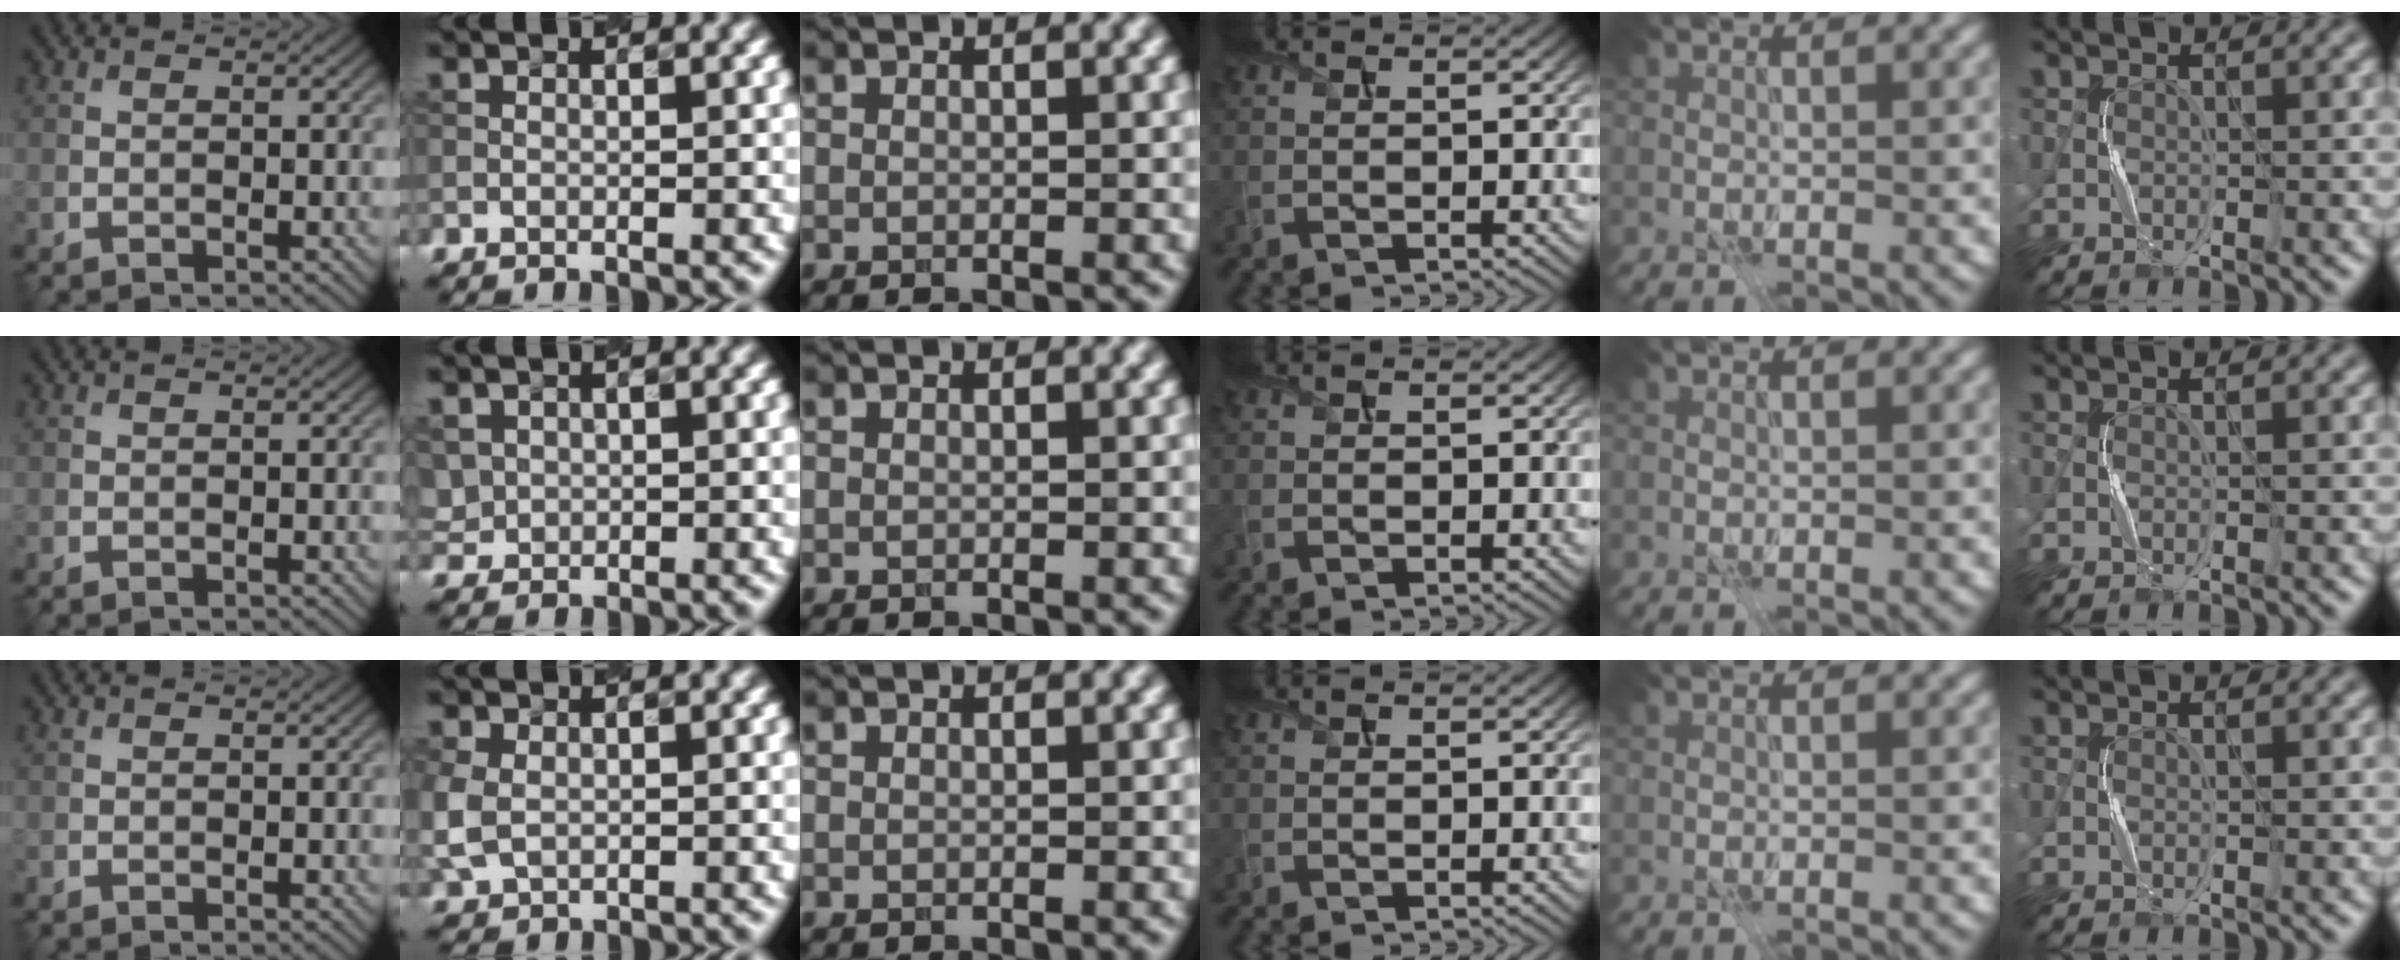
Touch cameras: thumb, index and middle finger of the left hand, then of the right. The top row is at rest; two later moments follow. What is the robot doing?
{"motion": "press", "object": "toy piano key"}